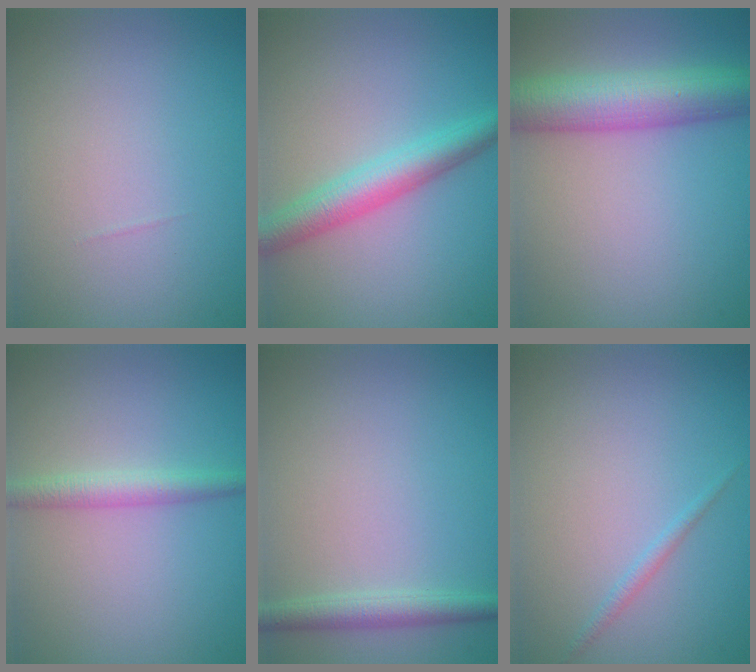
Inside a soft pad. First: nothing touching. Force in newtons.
{"total": 4.1, "press": 4.1, "slide": 0.2}
{"total": 7.3, "press": 7.3, "slide": 0.2}
{"total": 2.2, "press": 2.2, "slide": 0.0}
{"total": 2.2, "press": 2.2, "slide": 0.1}
{"total": 0.8, "press": 0.8, "slide": 0.1}